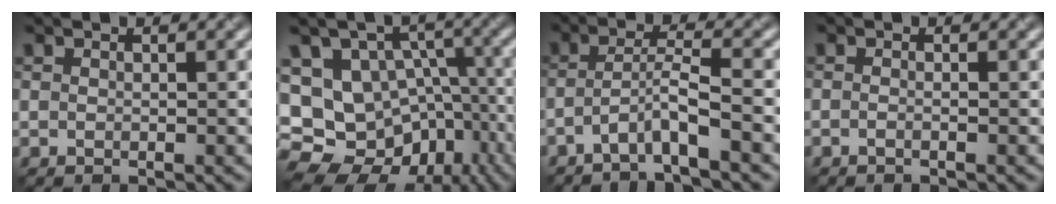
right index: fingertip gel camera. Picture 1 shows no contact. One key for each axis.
{"total": 14.4, "fx": -6.4, "fy": 11.1, "fz": 6.6, "tx": -0.124, "ty": 0.006, "tz": -0.072}
{"total": 3.3, "fx": -2.5, "fy": -0.2, "fz": 2.1, "tx": -0.044, "ty": 0.017, "tz": -0.046}
{"total": 1.0, "fx": -0.9, "fy": 0.2, "fz": 0.5, "tx": -0.005, "ty": -0.004, "tz": -0.019}